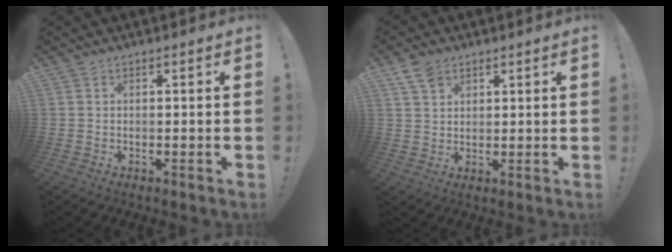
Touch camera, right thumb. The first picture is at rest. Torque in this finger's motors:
{"motor_torque": [-0.01, 0.16, -0.33, -0.12, -0.39]}